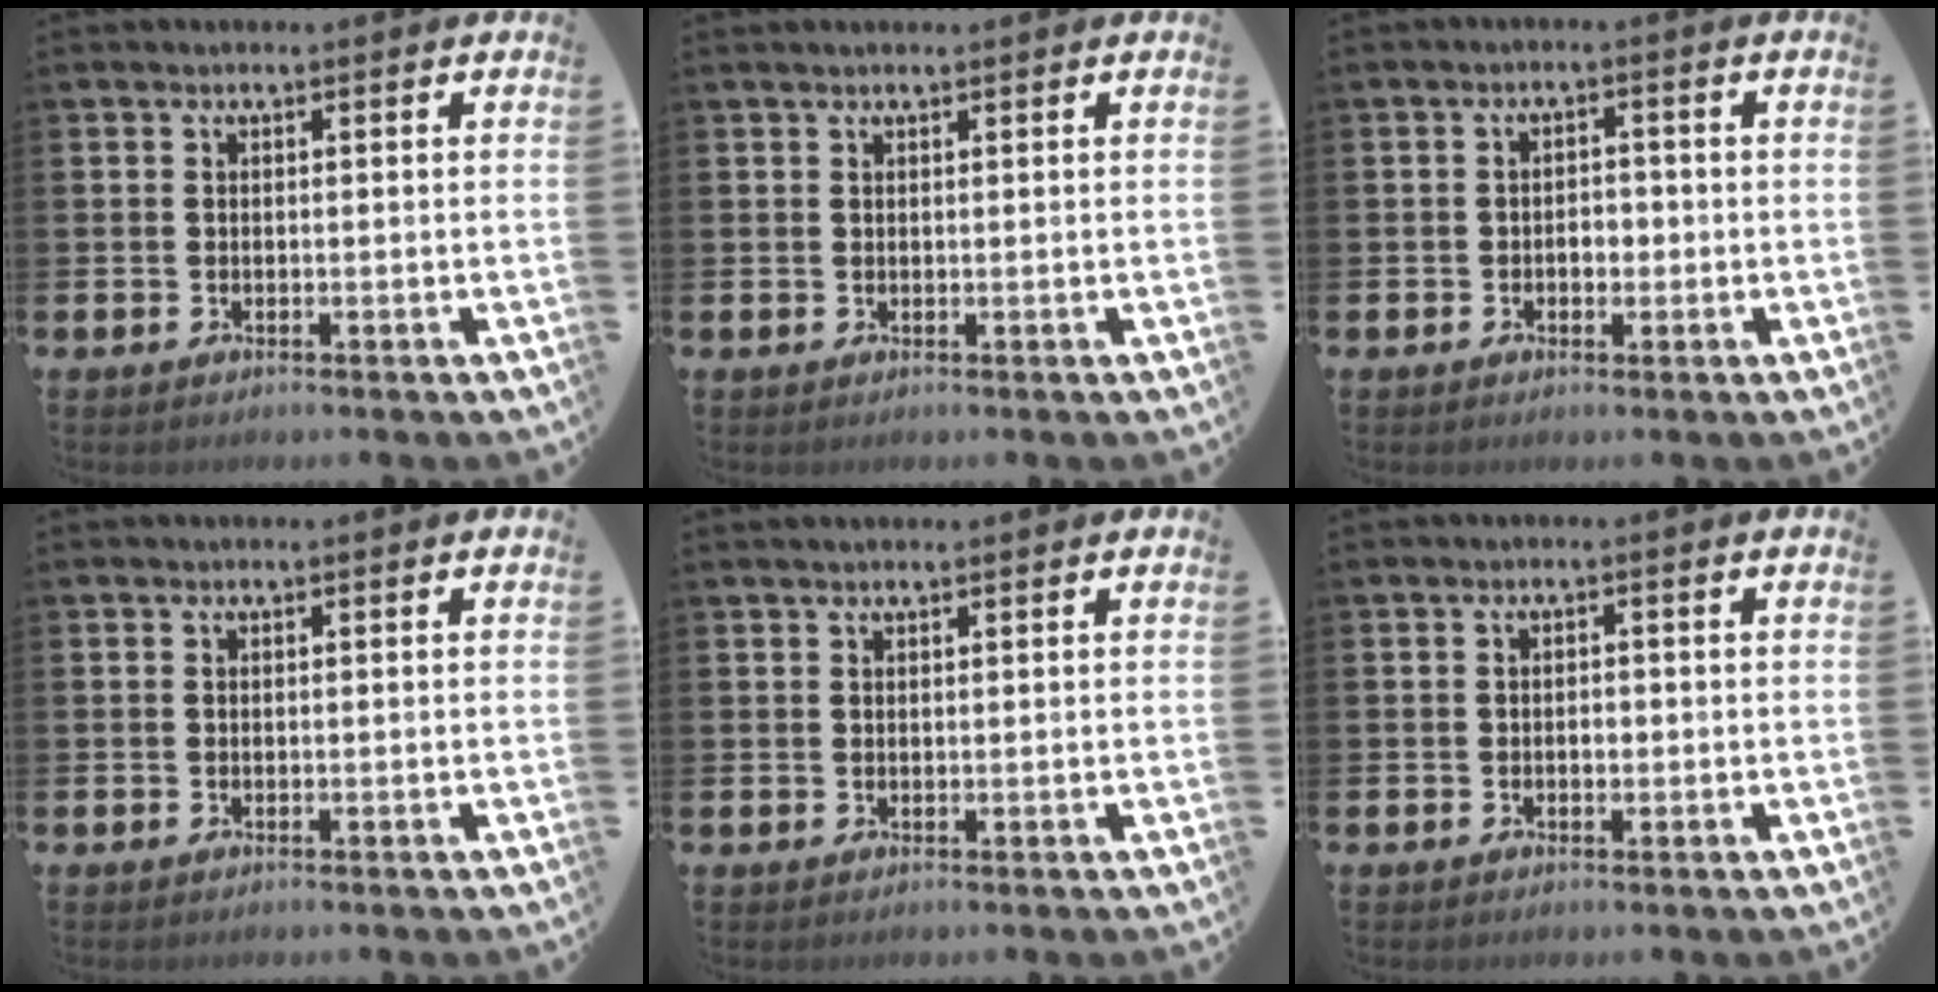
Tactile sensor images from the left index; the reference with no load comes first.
{"total": 0.8, "force": [0.7, 0.1, 0.4], "torque": [-0.007, 0.002, 0.013]}
{"total": 1.9, "force": [-0.6, 1.4, 1.2], "torque": [-0.013, 0.003, -0.017]}
{"total": 0.0}
{"total": 0.9, "force": [0.9, 0.1, 0.4], "torque": [-0.007, 0.001, 0.016]}
{"total": 1.1, "force": [-0.2, 0.7, 0.7], "torque": [-0.004, 0.000, -0.008]}